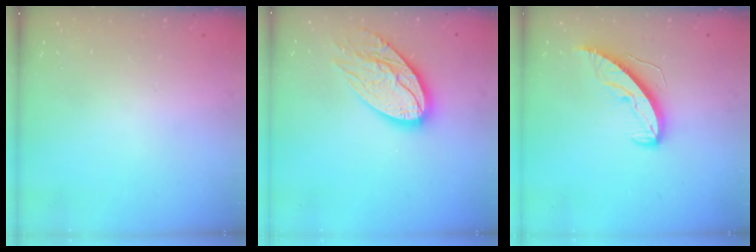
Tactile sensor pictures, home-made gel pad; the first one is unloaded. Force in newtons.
{"total": 18.1, "press": 18.0, "slide": 1.7}
{"total": 8.8, "press": 8.8, "slide": 0.8}